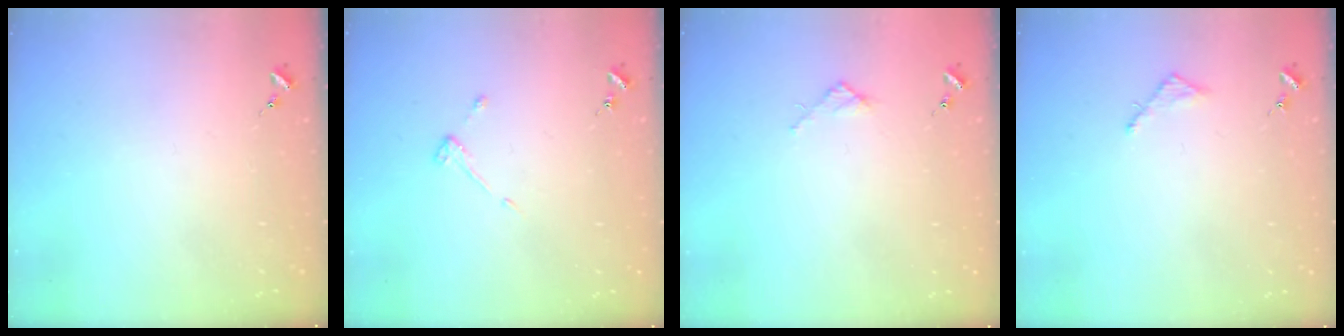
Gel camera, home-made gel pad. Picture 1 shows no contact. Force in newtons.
{"total": 3.6, "press": 3.5, "slide": 0.6}
{"total": 2.7, "press": 2.7, "slide": 0.3}
{"total": 2.5, "press": 2.5, "slide": 0.2}